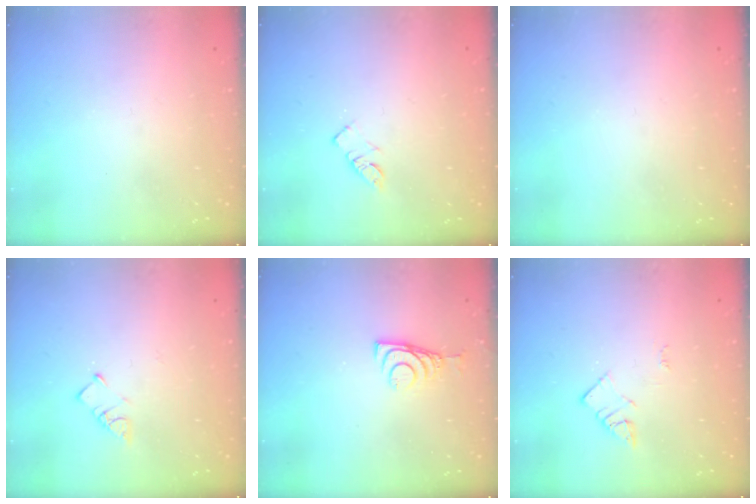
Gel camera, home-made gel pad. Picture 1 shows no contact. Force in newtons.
{"total": 4.2, "press": 4.1, "slide": 0.3}
{"total": 0.0}
{"total": 3.1, "press": 3.1, "slide": 0.4}
{"total": 6.7, "press": 6.7, "slide": 0.6}
{"total": 3.2, "press": 3.2, "slide": 0.4}